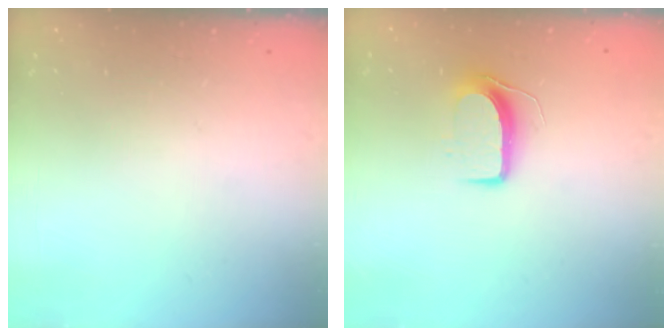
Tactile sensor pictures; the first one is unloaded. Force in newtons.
{"total": 8.7, "press": 8.7, "slide": 0.7}